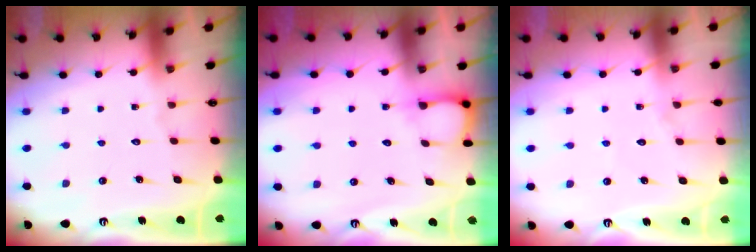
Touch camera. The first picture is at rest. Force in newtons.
{"total": 4.7, "press": 4.6, "slide": 0.4}
{"total": 4.7, "press": 4.7, "slide": 0.6}